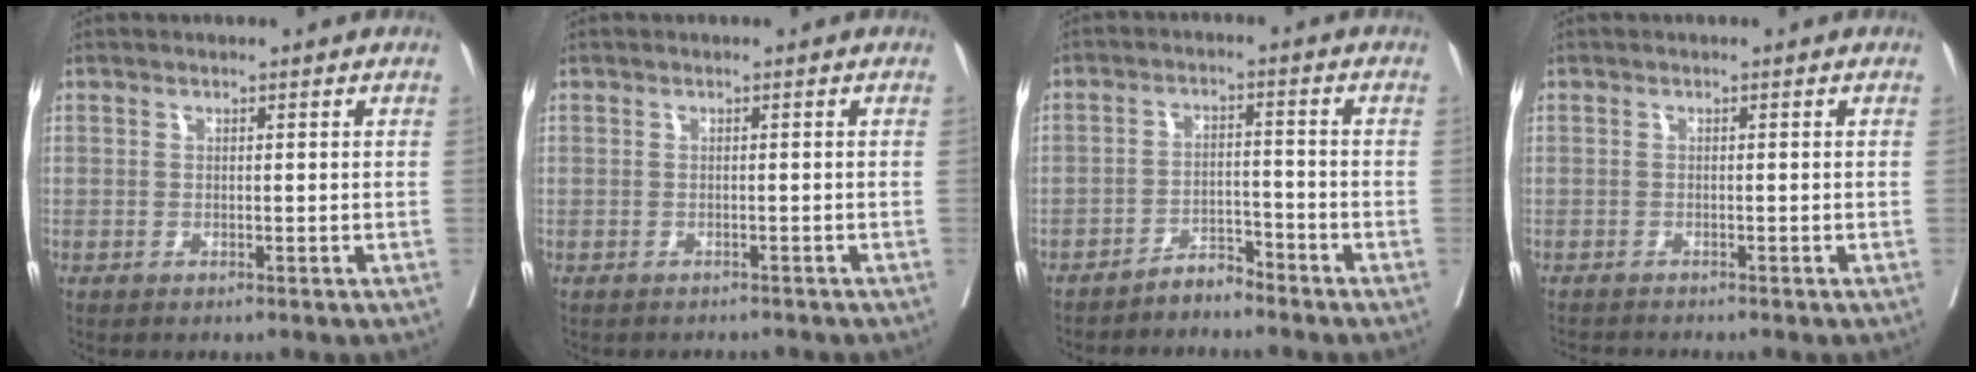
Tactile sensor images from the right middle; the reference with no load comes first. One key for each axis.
{"total": 2.9, "fx": -2.6, "fy": 1.3, "fz": 0.0, "tx": -0.001, "ty": 0.000, "tz": -0.038}
{"total": 3.2, "fx": -3.2, "fy": 0.5, "fz": 0.6, "tx": -0.006, "ty": -0.006, "tz": -0.057}
{"total": 2.6, "fx": -2.6, "fy": -0.3, "fz": 0.2, "tx": -0.001, "ty": -0.011, "tz": -0.043}